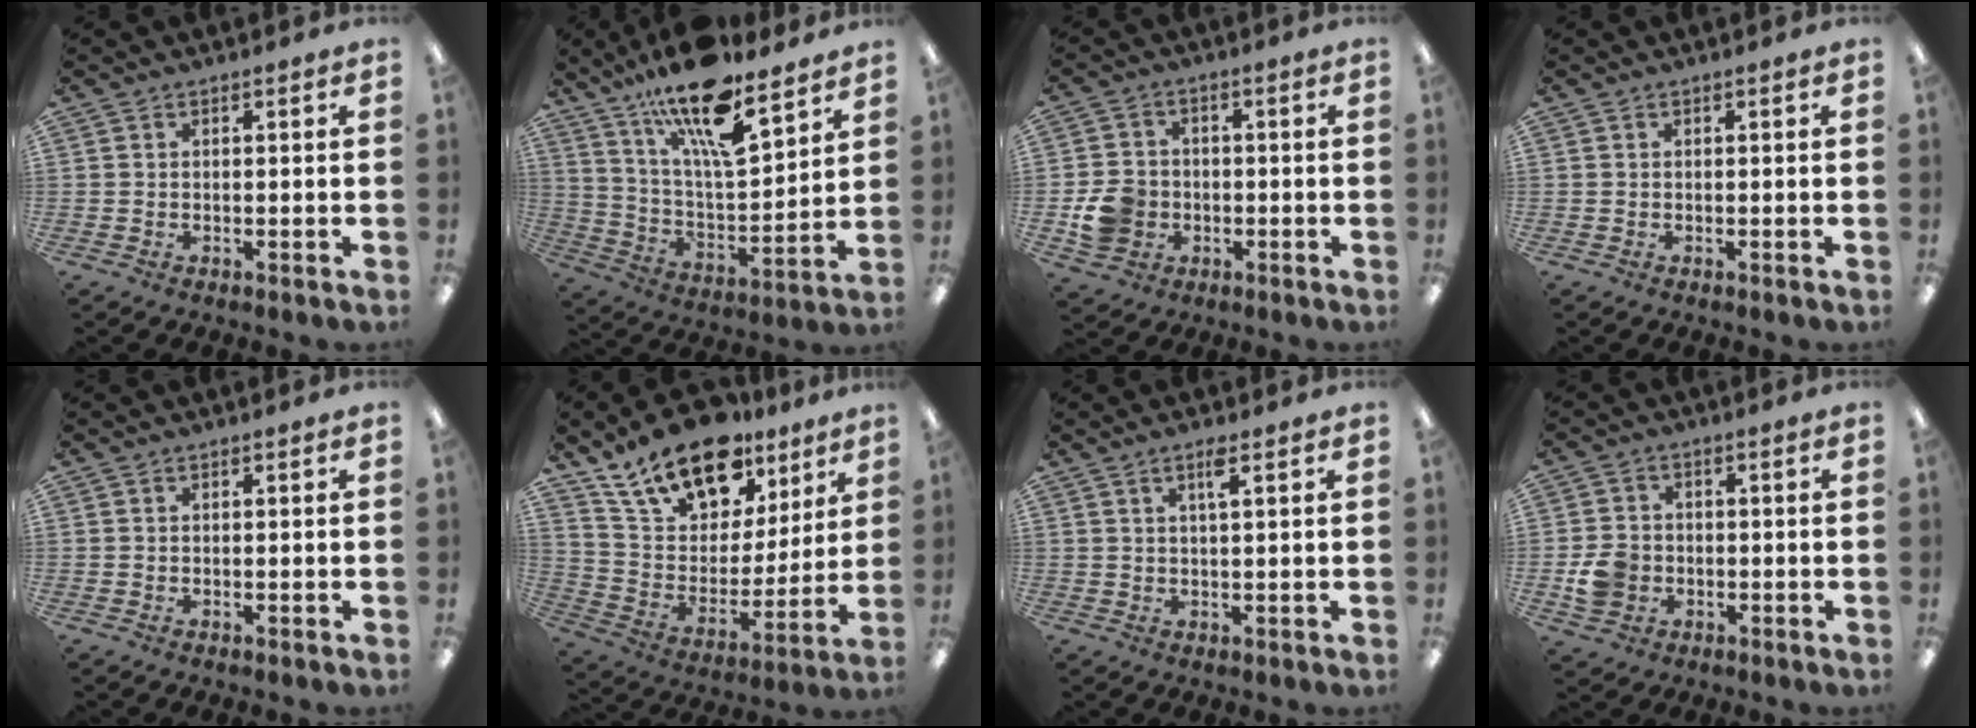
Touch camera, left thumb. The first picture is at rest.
{"total": 18.9, "force": [13.8, 5.6, 11.5], "torque": [-0.203, -0.086, 0.237]}
{"total": 7.8, "force": [-2.0, 6.8, 3.2], "torque": [-0.073, 0.014, -0.034]}
{"total": 0.0}
{"total": 0.0}
{"total": 19.7, "force": [14.4, 10.1, 8.8], "torque": [-0.159, -0.087, 0.260]}
{"total": 2.8, "force": [1.7, 0.3, 2.2], "torque": [-0.040, -0.001, 0.026]}
{"total": 5.9, "force": [-1.6, 5.1, 2.5], "torque": [-0.047, 0.008, -0.028]}